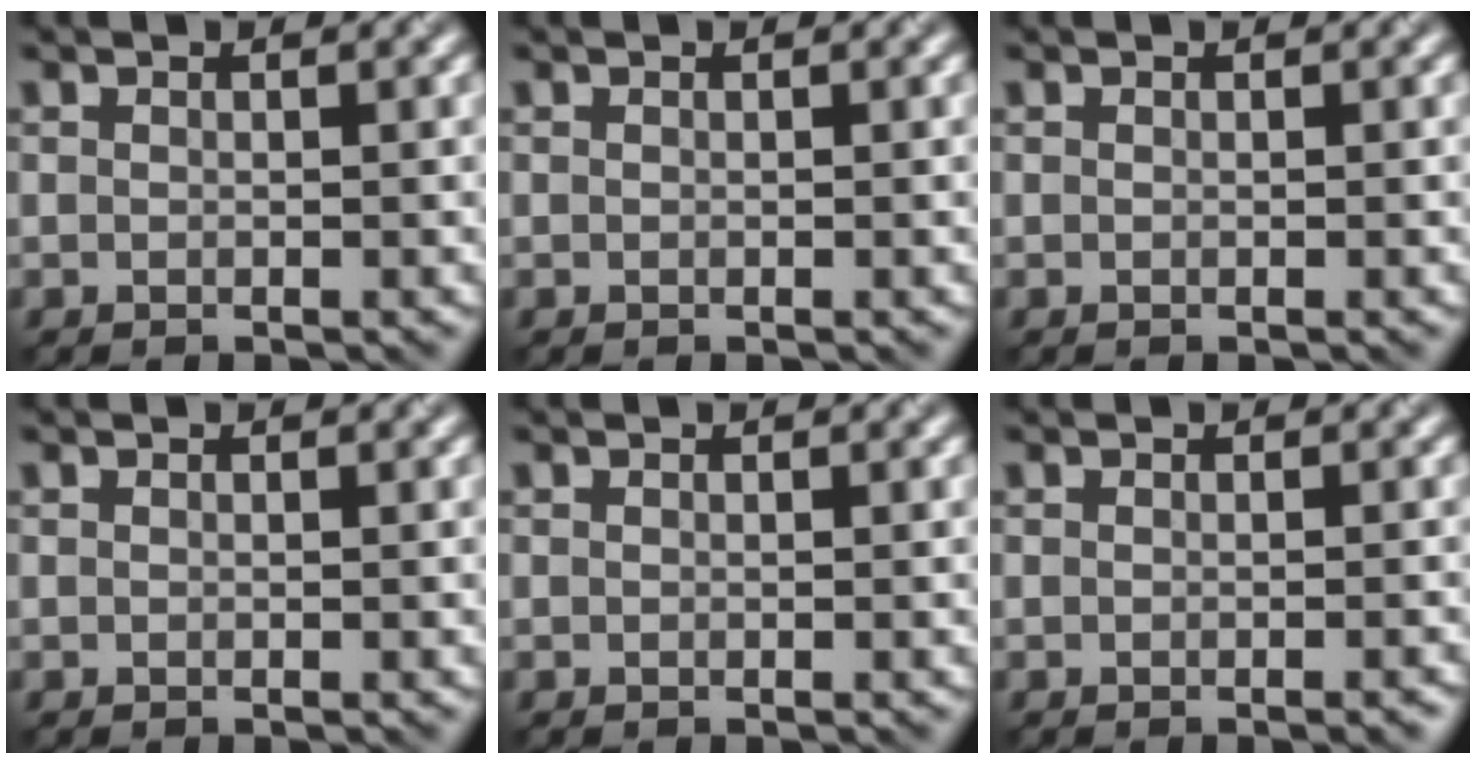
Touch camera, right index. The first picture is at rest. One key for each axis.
{"total": 0.0}
{"total": 0.0}
{"total": 0.0}
{"total": 0.0}
{"total": 0.6, "fx": -0.4, "fy": 0.1, "fz": 0.5, "tx": -0.005, "ty": 0.001, "tz": -0.006}